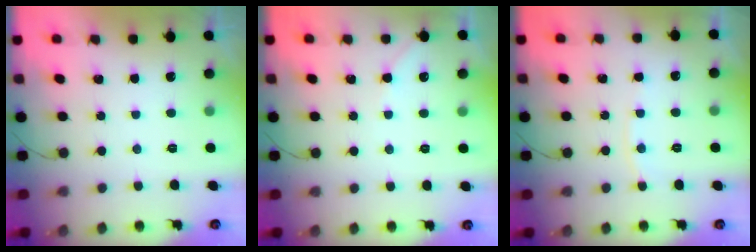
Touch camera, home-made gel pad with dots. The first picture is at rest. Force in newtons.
{"total": 3.0, "press": 2.9, "slide": 0.5}
{"total": 3.1, "press": 3.1, "slide": 0.5}